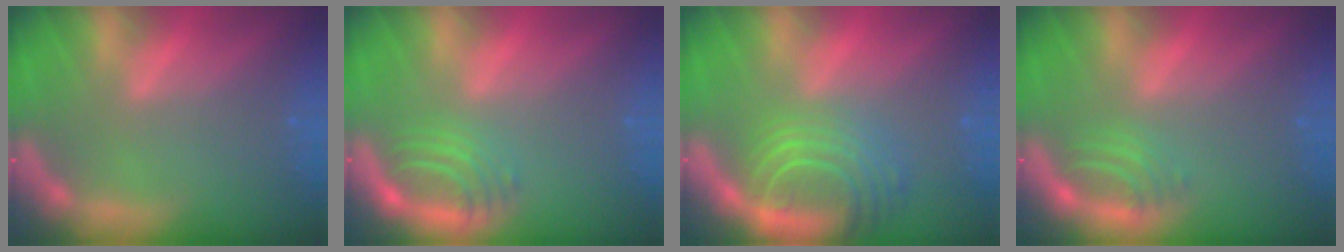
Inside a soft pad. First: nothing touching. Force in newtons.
{"total": 4.0}
{"total": 9.0}
{"total": 2.5}